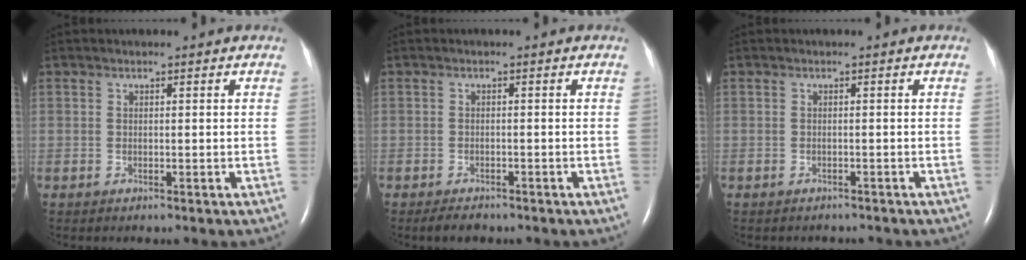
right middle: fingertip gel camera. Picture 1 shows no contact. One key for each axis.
{"total": 2.1, "fx": -1.7, "fy": 0.8, "fz": 0.9, "tx": -0.022, "ty": -0.003, "tz": -0.023}
{"total": 2.3, "fx": -2.1, "fy": 0.8, "fz": 0.5, "tx": -0.016, "ty": -0.003, "tz": -0.022}